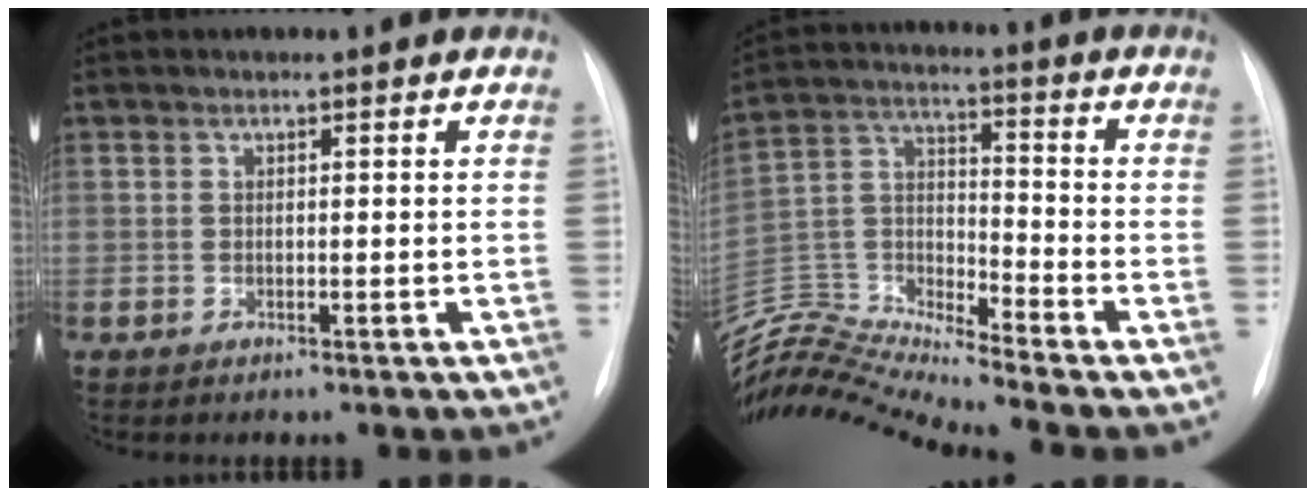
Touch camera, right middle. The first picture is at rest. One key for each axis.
{"total": 14.6, "fx": -14.2, "fy": -1.7, "fz": 2.9, "tx": -0.060, "ty": 0.030, "tz": -0.272}